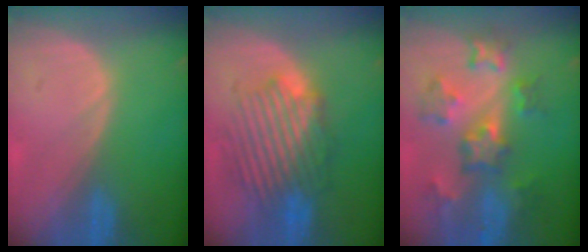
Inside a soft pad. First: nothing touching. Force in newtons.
{"total": 8.6, "press": 8.5, "slide": 1.5}
{"total": 8.7, "press": 7.8, "slide": 3.8}